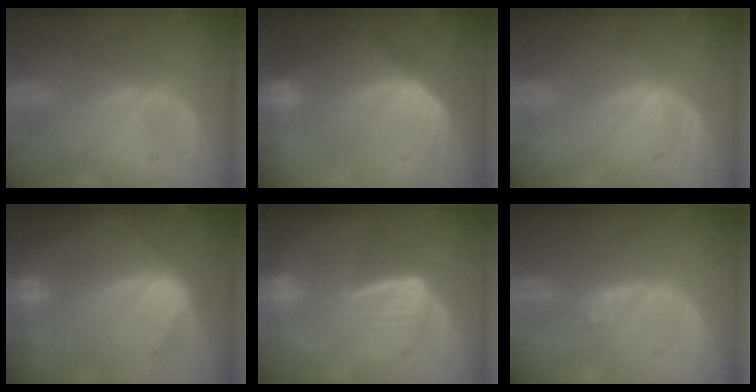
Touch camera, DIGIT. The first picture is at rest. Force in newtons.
{"total": 7.2, "press": 6.2, "slide": 3.7}
{"total": 0.0}
{"total": 10.4, "press": 8.9, "slide": 5.4}
{"total": 6.7, "press": 5.7, "slide": 3.6}
{"total": 2.0, "press": 1.6, "slide": 1.1}